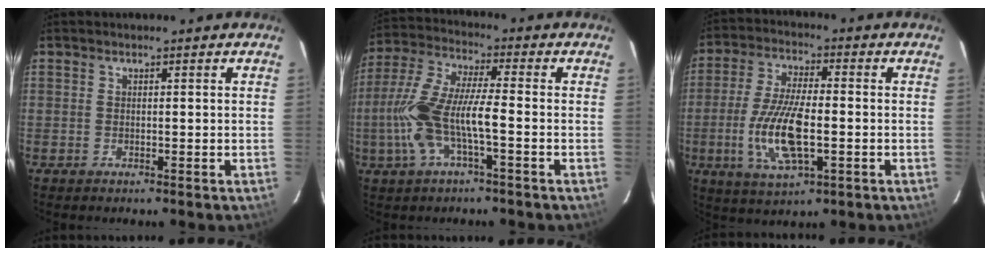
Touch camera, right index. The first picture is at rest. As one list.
[{"total": 12.3, "force": [-3.3, 2.6, 11.6], "torque": [-0.250, 0.002, -0.063]}, {"total": 12.9, "force": [-2.8, 4.4, 11.8], "torque": [-0.245, -0.007, -0.051]}]